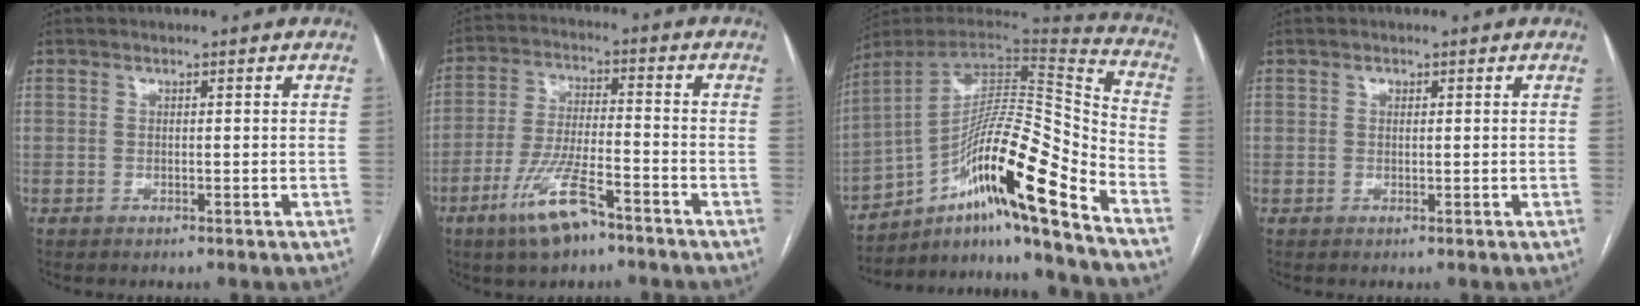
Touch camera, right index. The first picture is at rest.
{"total": 10.1, "force": [-6.2, 2.3, 7.6], "torque": [-0.155, -0.011, -0.113]}
{"total": 22.0, "force": [-12.9, 0.8, 17.7], "torque": [-0.274, 0.010, -0.220]}
{"total": 0.7, "force": [0.3, 0.6, 0.3], "torque": [-0.002, 0.001, 0.004]}